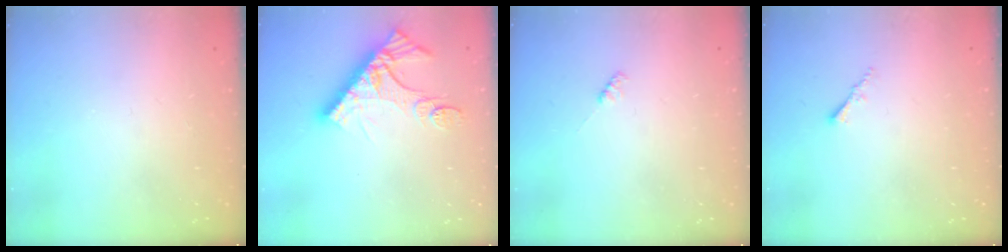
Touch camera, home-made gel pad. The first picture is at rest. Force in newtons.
{"total": 12.2, "press": 12.1, "slide": 1.1}
{"total": 2.3, "press": 2.2, "slide": 0.5}
{"total": 1.2, "press": 1.1, "slide": 0.4}